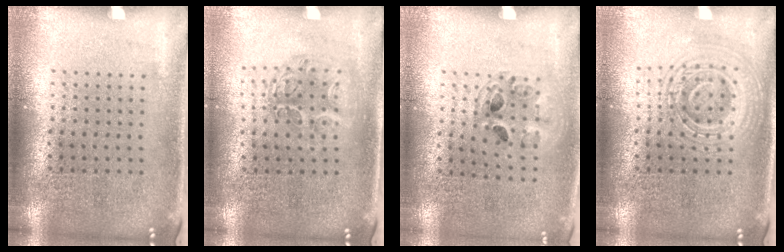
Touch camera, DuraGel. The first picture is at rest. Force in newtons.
{"total": 1.2, "press": 1.1, "slide": 0.4}
{"total": 1.0, "press": 1.0, "slide": 0.1}
{"total": 2.7, "press": 2.7, "slide": 0.5}